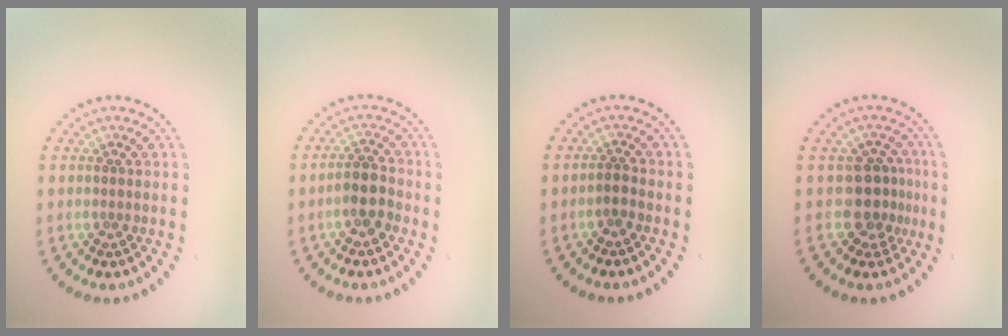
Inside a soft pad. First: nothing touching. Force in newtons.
{"total": 2.4, "press": 2.2, "slide": 1.0}
{"total": 1.1, "press": 0.9, "slide": 0.6}
{"total": 2.8, "press": 2.1, "slide": 1.8}